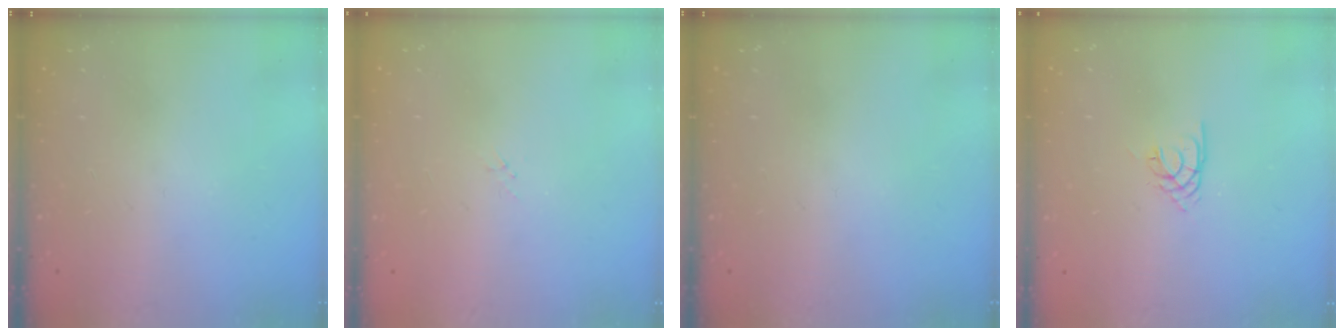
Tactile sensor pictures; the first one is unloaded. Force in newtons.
{"total": 1.7, "press": 1.6, "slide": 0.2}
{"total": 0.0}
{"total": 1.7, "press": 1.7, "slide": 0.4}